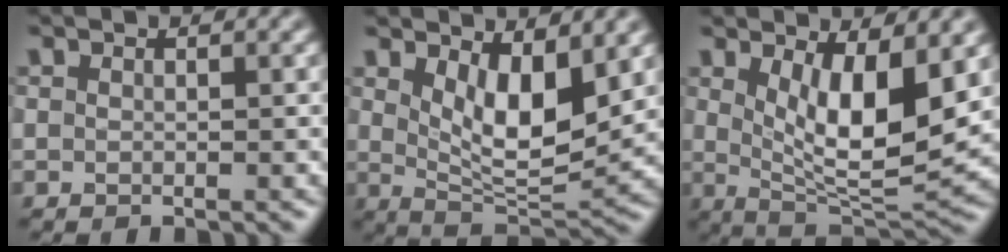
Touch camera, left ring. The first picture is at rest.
{"total": 6.6, "force": [2.2, 2.7, 5.5], "torque": [-0.095, -0.022, 0.044]}
{"total": 7.9, "force": [1.8, 2.7, 7.1], "torque": [-0.122, -0.024, 0.039]}